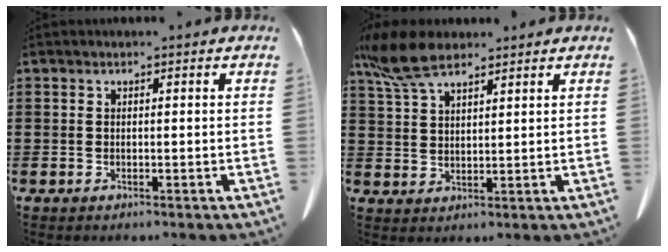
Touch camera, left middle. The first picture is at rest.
{"total": 7.7, "force": [5.6, 2.7, 4.4], "torque": [-0.110, -0.008, 0.106]}